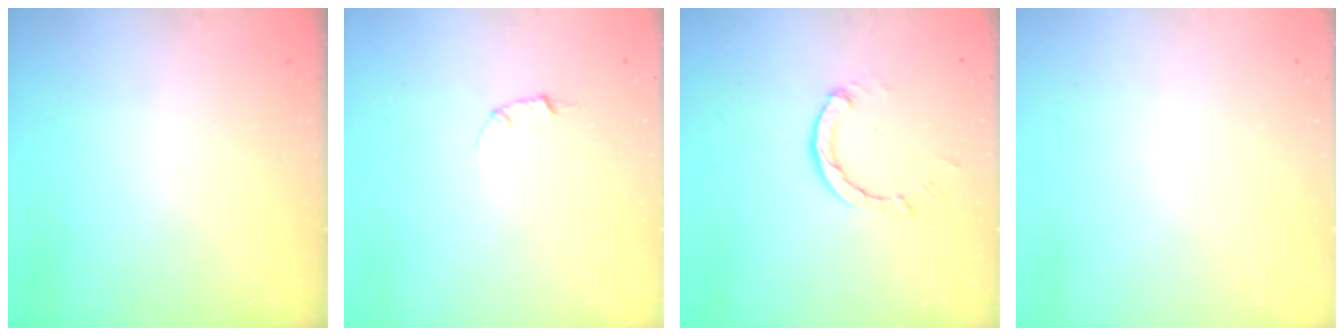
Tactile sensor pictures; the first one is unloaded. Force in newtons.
{"total": 1.0, "press": 1.0, "slide": 0.3}
{"total": 3.0, "press": 3.0, "slide": 0.3}
{"total": 2.4, "press": 2.4, "slide": 0.2}